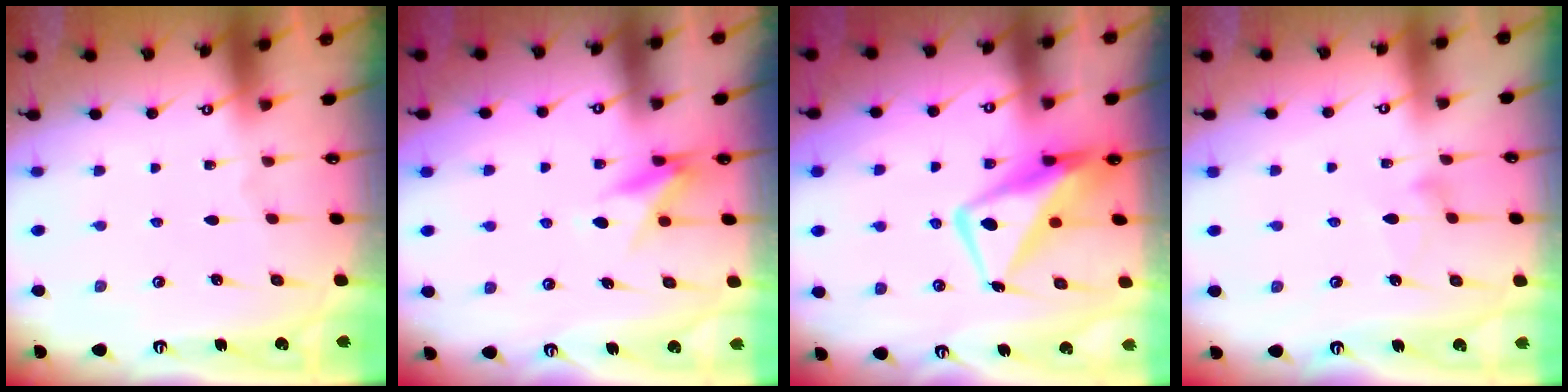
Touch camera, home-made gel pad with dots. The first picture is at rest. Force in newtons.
{"total": 9.3, "press": 9.3, "slide": 0.7}
{"total": 12.6, "press": 12.5, "slide": 1.2}
{"total": 8.3, "press": 8.3, "slide": 0.5}